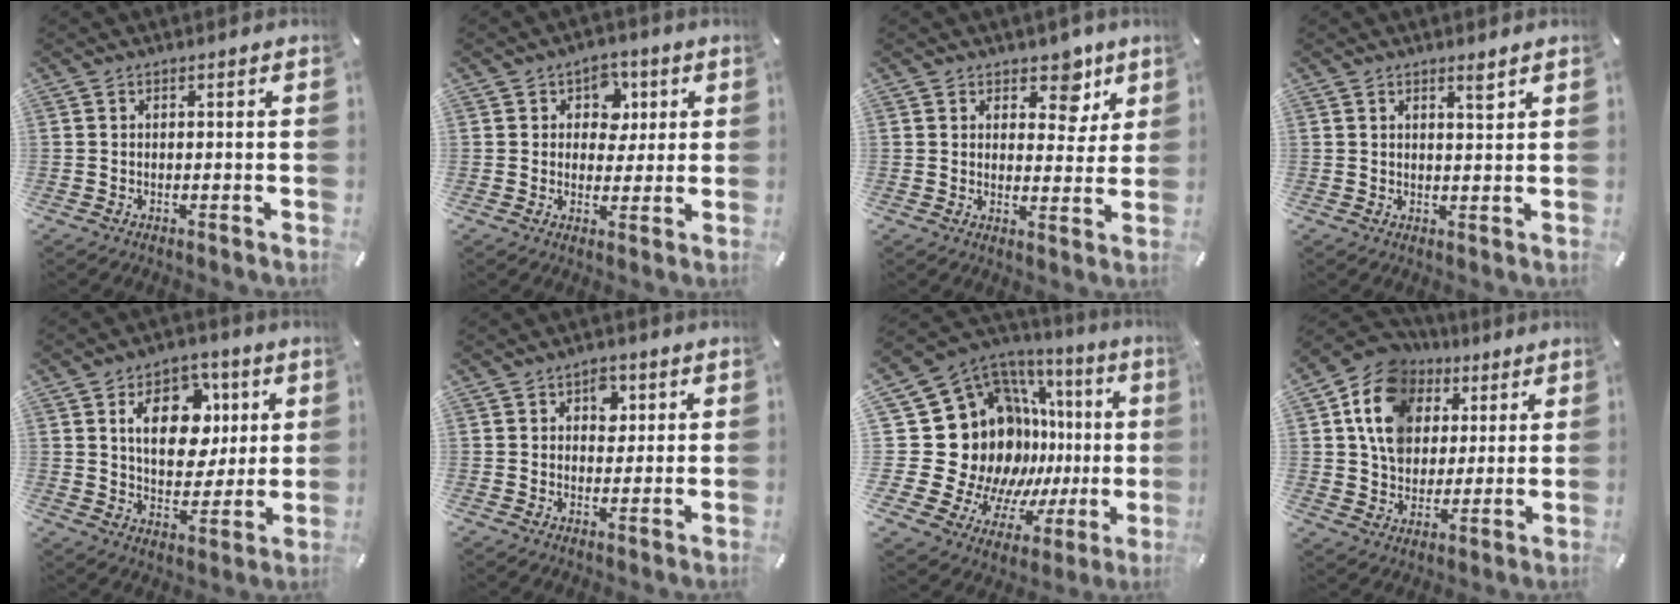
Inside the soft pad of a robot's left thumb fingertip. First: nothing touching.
{"total": 7.3, "force": [2.1, 6.2, 3.2], "torque": [-0.034, -0.001, 0.031]}
{"total": 8.0, "force": [5.3, 5.1, 3.3], "torque": [-0.016, -0.039, 0.084]}
{"total": 2.5, "force": [1.9, 0.5, 1.5], "torque": [-0.016, -0.009, 0.031]}
{"total": 14.3, "force": [4.7, 10.4, 8.6], "torque": [-0.131, -0.003, 0.085]}
{"total": 4.8, "force": [1.7, 3.6, 2.8], "torque": [-0.014, -0.010, 0.017]}
{"total": 27.9, "force": [2.6, 19.4, 19.9], "torque": [-0.309, -0.107, 0.119]}
{"total": 14.6, "force": [4.9, 12.2, 6.3], "torque": [-0.115, -0.016, 0.094]}